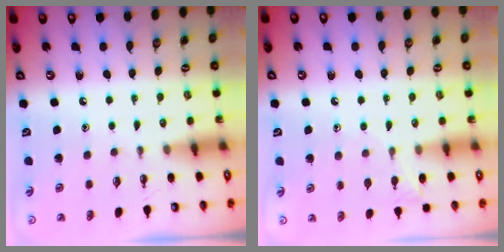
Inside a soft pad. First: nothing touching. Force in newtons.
{"total": 6.0, "press": 6.0, "slide": 0.6}